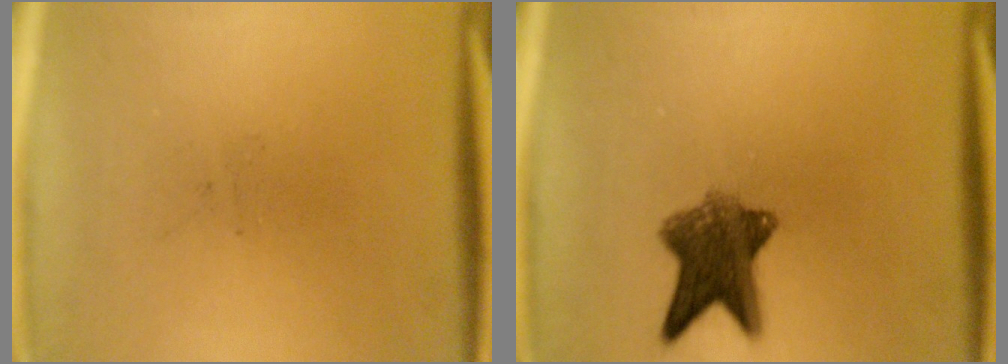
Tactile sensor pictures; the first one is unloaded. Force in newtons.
{"total": 7.7}